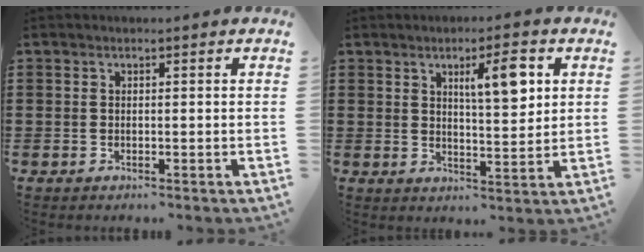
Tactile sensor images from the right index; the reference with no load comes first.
{"total": 6.4, "force": [2.6, 1.7, 5.6], "torque": [-0.091, 0.000, 0.036]}